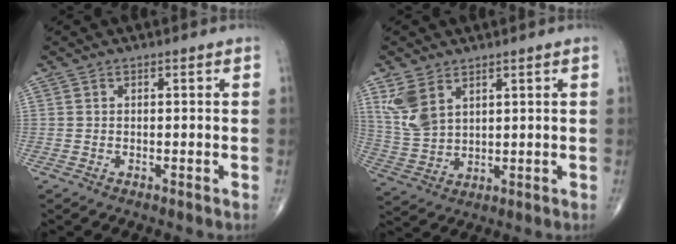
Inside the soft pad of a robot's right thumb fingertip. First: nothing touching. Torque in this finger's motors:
{"motor_torque": [-0.52, 0.92, 0.62, 0.49, 0.07]}